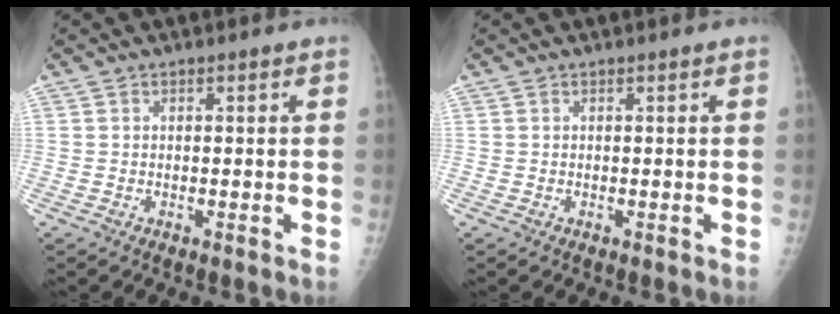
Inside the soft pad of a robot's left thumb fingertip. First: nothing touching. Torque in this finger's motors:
{"motor_torque": [0.00, 0.00, -0.01, -0.01, 0.00]}